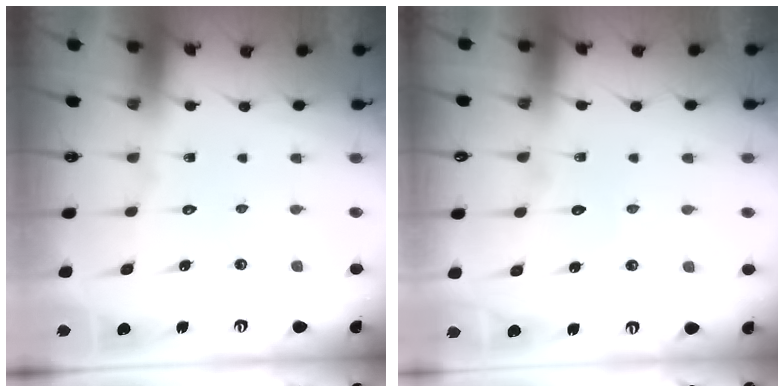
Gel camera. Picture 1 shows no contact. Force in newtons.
{"total": 3.4, "press": 3.4, "slide": 0.1}